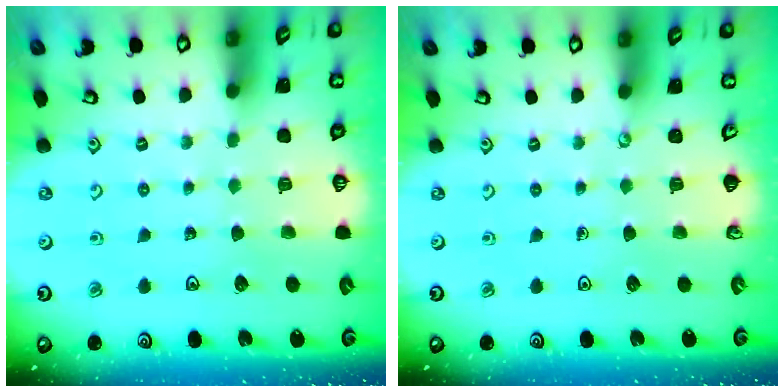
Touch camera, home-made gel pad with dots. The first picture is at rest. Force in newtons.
{"total": 0.0}